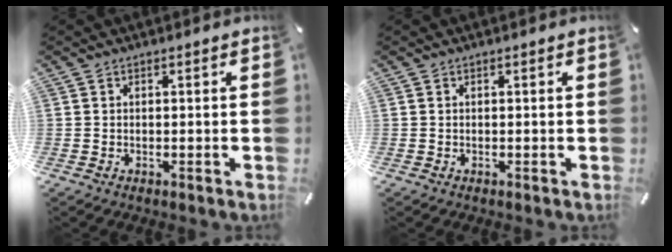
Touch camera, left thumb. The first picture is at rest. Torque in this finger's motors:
{"motor_torque": [0.36, -0.02, -0.43, 0.17, 0.02]}